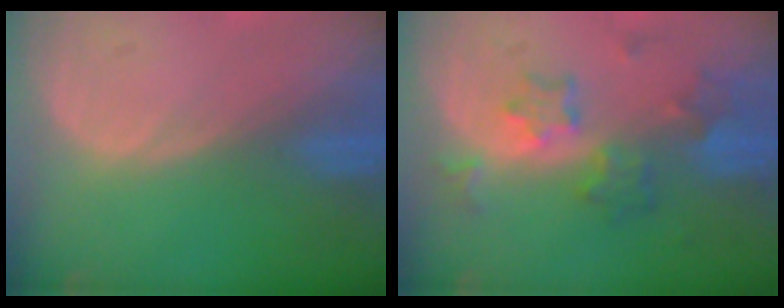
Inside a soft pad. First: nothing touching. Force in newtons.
{"total": 7.3, "press": 6.5, "slide": 3.3}